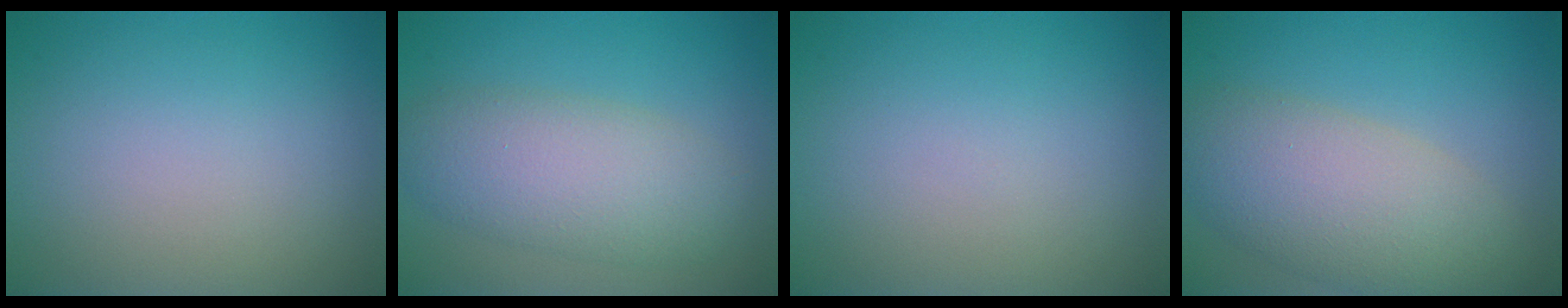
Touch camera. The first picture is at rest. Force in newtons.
{"total": 5.8, "press": 5.8, "slide": 0.1}
{"total": 0.0}
{"total": 7.1, "press": 7.1, "slide": 0.5}